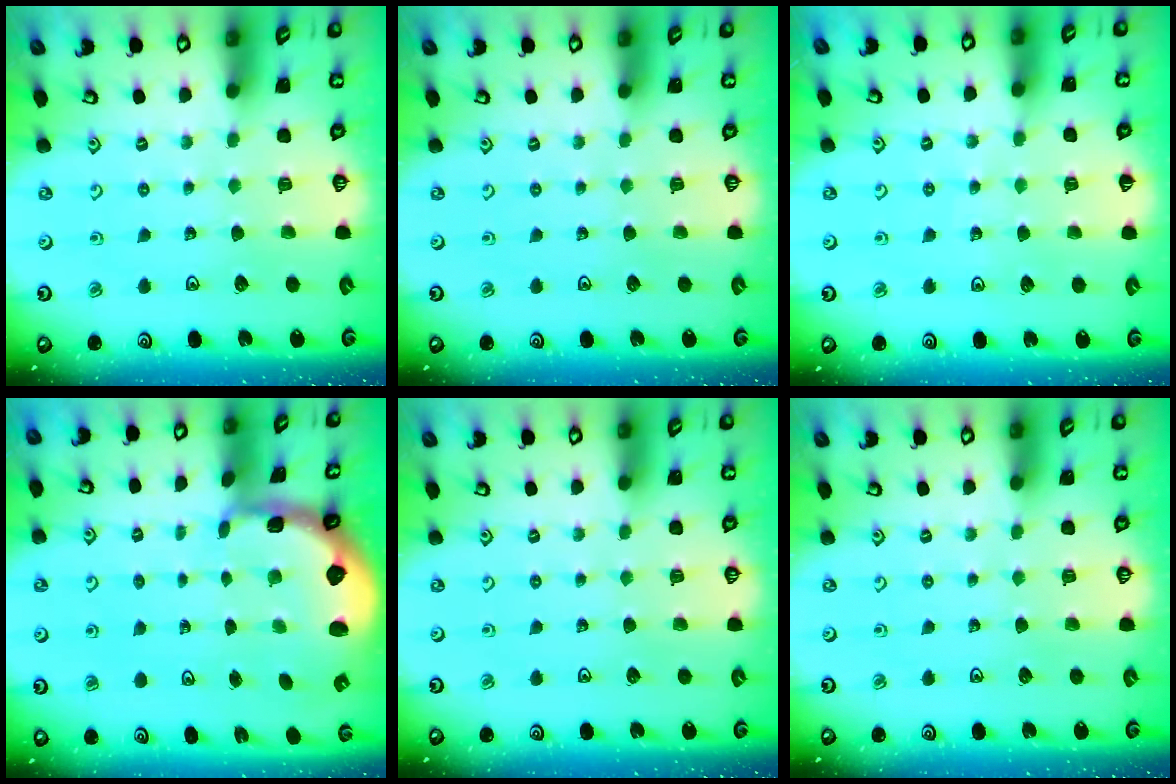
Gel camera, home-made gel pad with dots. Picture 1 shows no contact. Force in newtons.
{"total": 0.0}
{"total": 5.5, "press": 5.4, "slide": 0.7}
{"total": 2.3, "press": 1.5, "slide": 1.8}
{"total": 0.0}
{"total": 0.0}